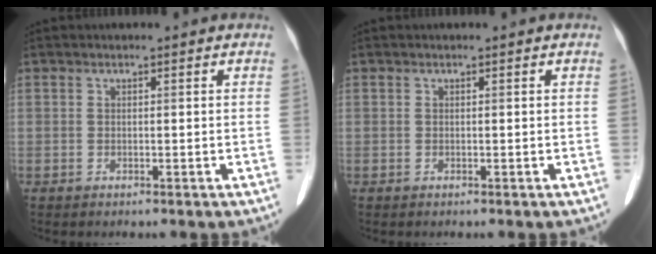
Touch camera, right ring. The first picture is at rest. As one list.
[{"total": 0.0}]